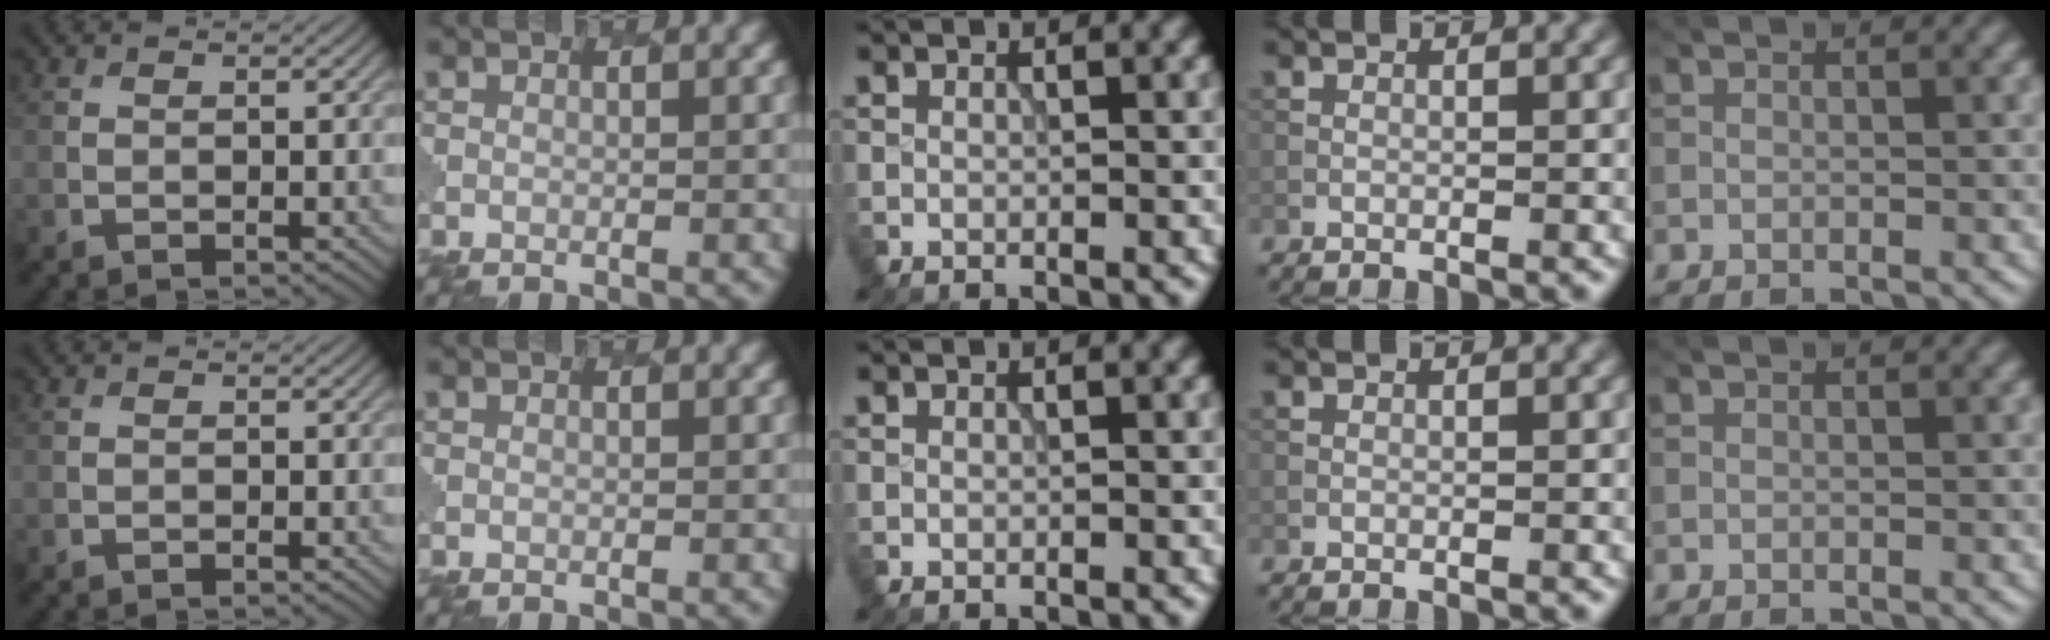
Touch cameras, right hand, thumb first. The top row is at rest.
{}